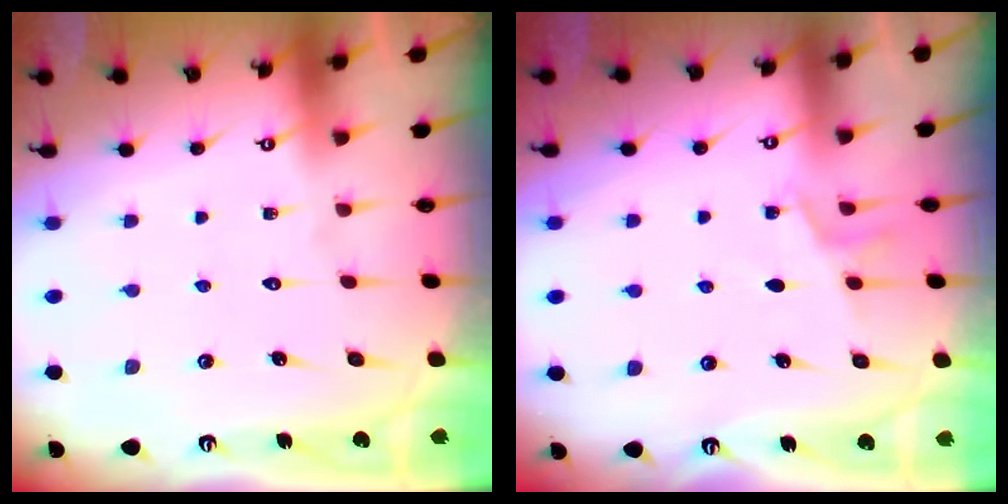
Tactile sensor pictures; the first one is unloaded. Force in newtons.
{"total": 5.7, "press": 5.2, "slide": 2.3}